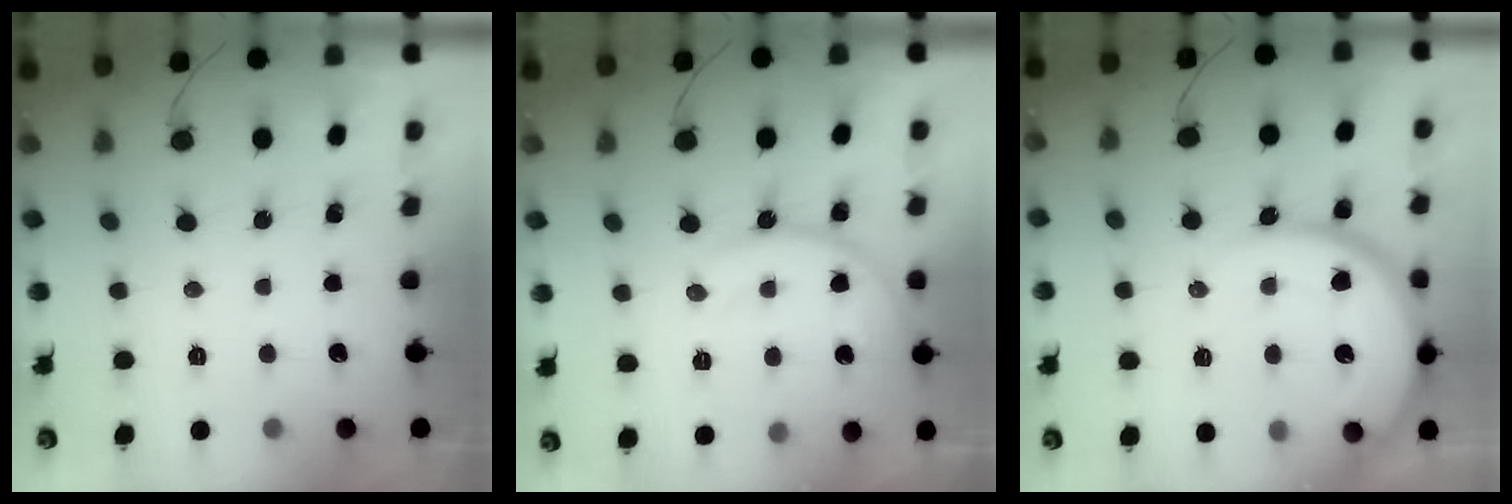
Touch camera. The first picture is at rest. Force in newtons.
{"total": 12.3, "press": 12.3, "slide": 0.6}
{"total": 14.2, "press": 14.2, "slide": 1.2}